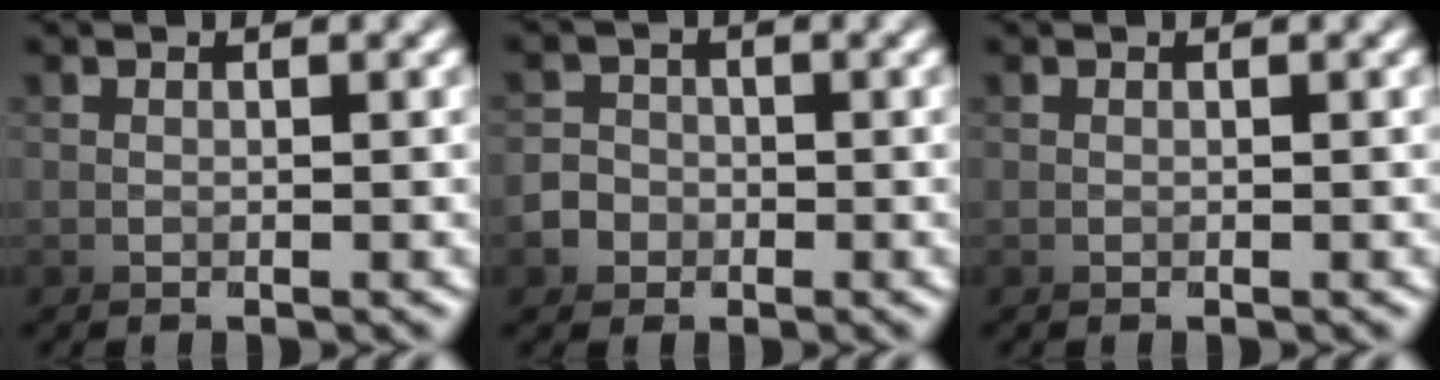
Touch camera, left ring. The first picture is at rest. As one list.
[{"total": 4.2, "force": [-1.5, 3.5, -1.8], "torque": [0.013, -0.016, -0.036]}, {"total": 0.0}]